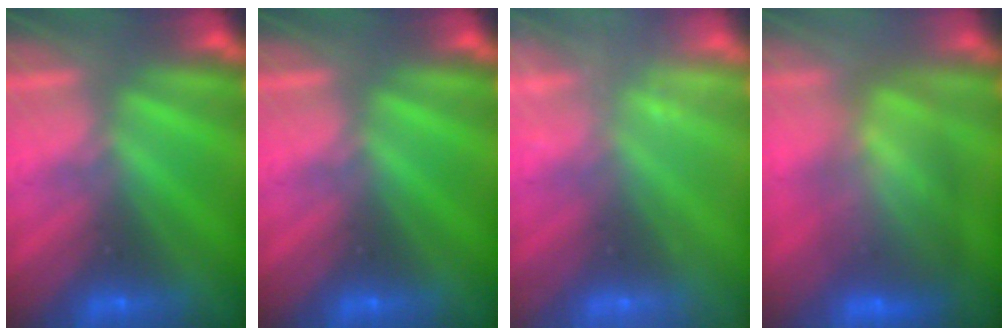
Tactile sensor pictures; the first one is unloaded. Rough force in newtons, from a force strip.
{"total": 0.0}
{"total": 2.2}
{"total": 8.9}